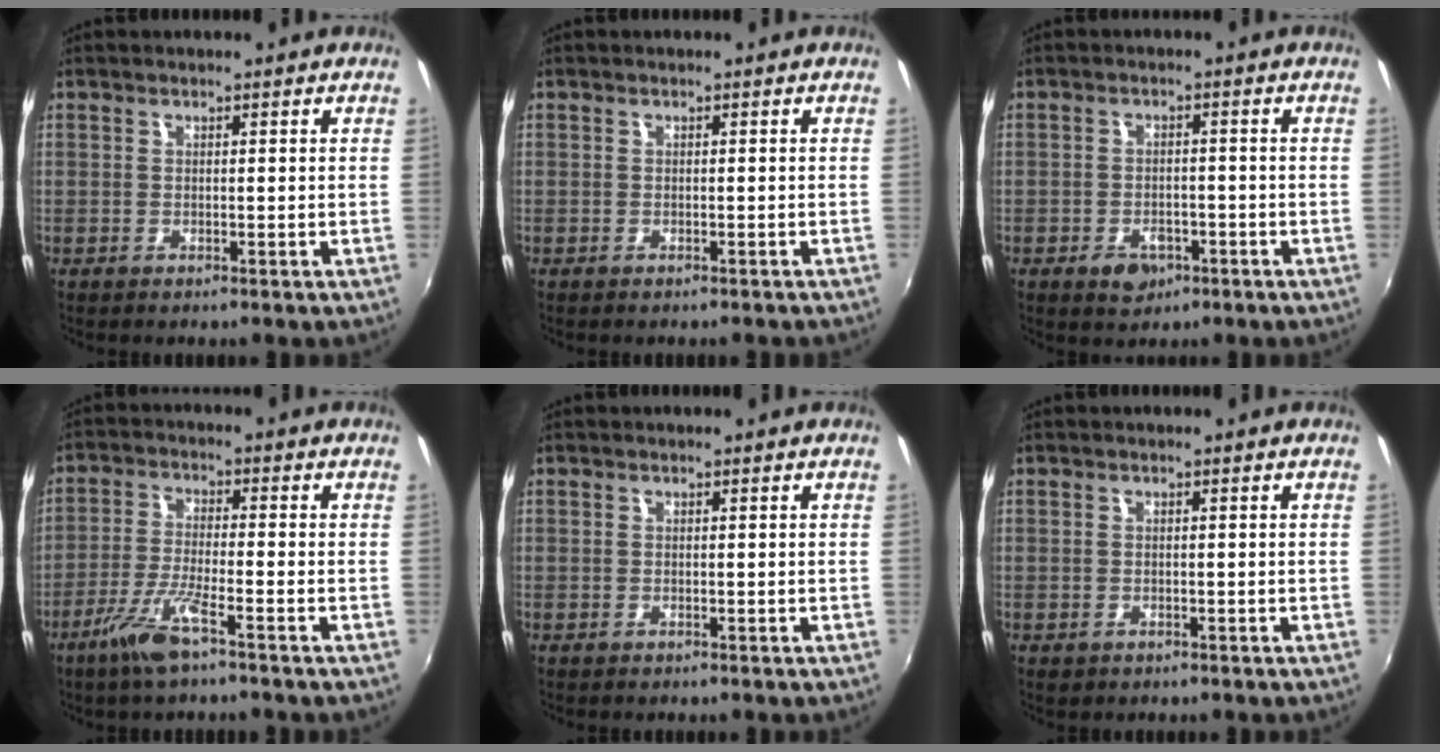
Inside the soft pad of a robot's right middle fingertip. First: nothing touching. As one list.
[{"total": 0.8, "force": [-0.7, 0.3, 0.3], "torque": [-0.007, -0.002, -0.009]}, {"total": 4.4, "force": [-2.4, 3.0, 2.1], "torque": [-0.048, 0.001, -0.029]}, {"total": 7.4, "force": [-4.8, 0.5, 5.7], "torque": [-0.126, -0.009, -0.093]}, {"total": 0.0}, {"total": 0.9, "force": [-0.4, 0.8, 0.3], "torque": [-0.006, -0.004, -0.006]}]